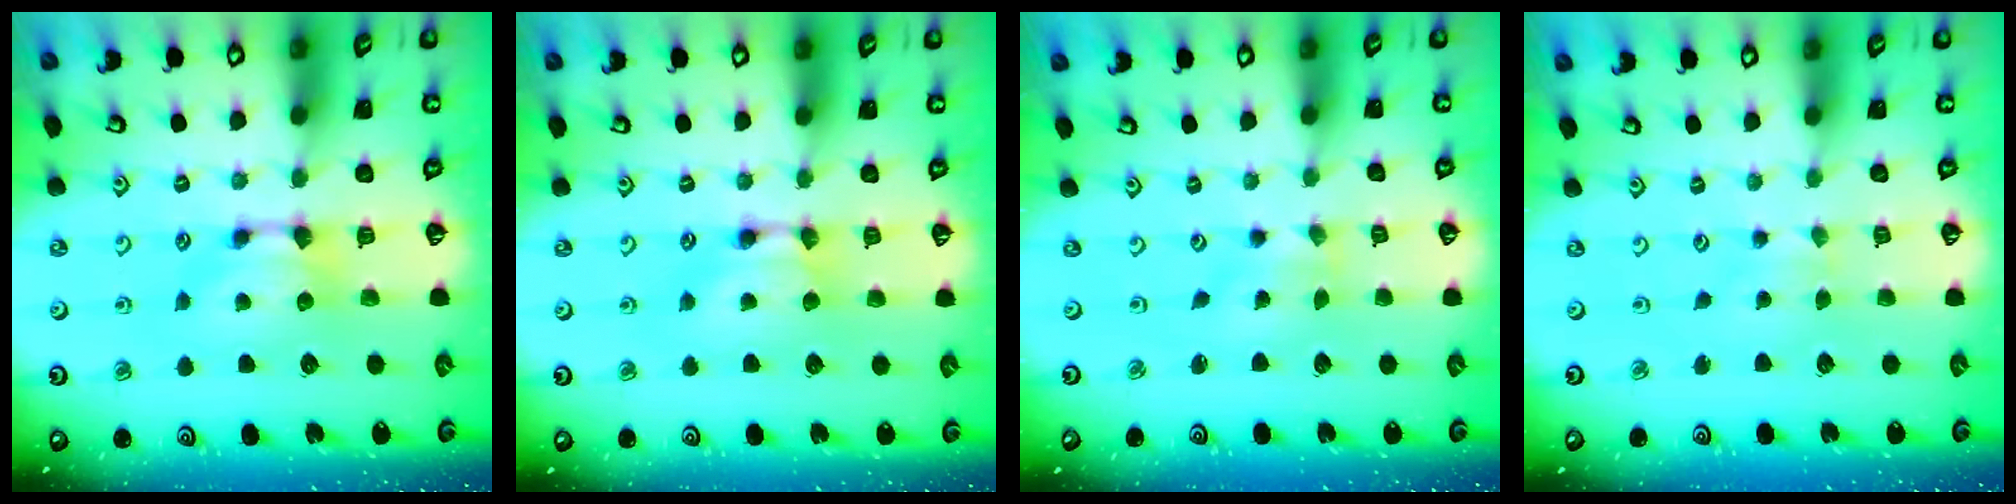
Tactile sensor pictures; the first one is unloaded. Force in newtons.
{"total": 1.6, "press": 1.6, "slide": 0.2}
{"total": 2.6, "press": 2.4, "slide": 1.0}
{"total": 2.0, "press": 2.0, "slide": 0.1}